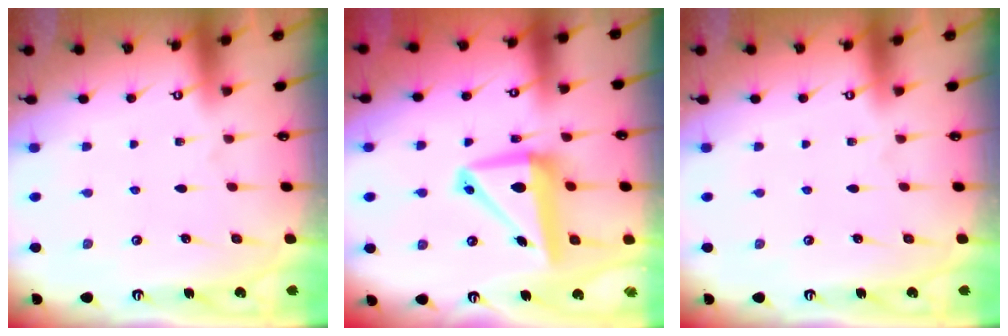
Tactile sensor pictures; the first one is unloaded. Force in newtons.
{"total": 11.1, "press": 10.8, "slide": 2.2}
{"total": 0.0}